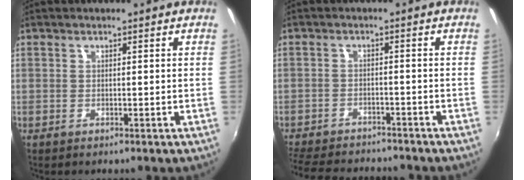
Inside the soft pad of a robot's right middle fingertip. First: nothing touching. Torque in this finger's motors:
{"motor_torque": [1.03, -1.11, 0.20, 0.12]}